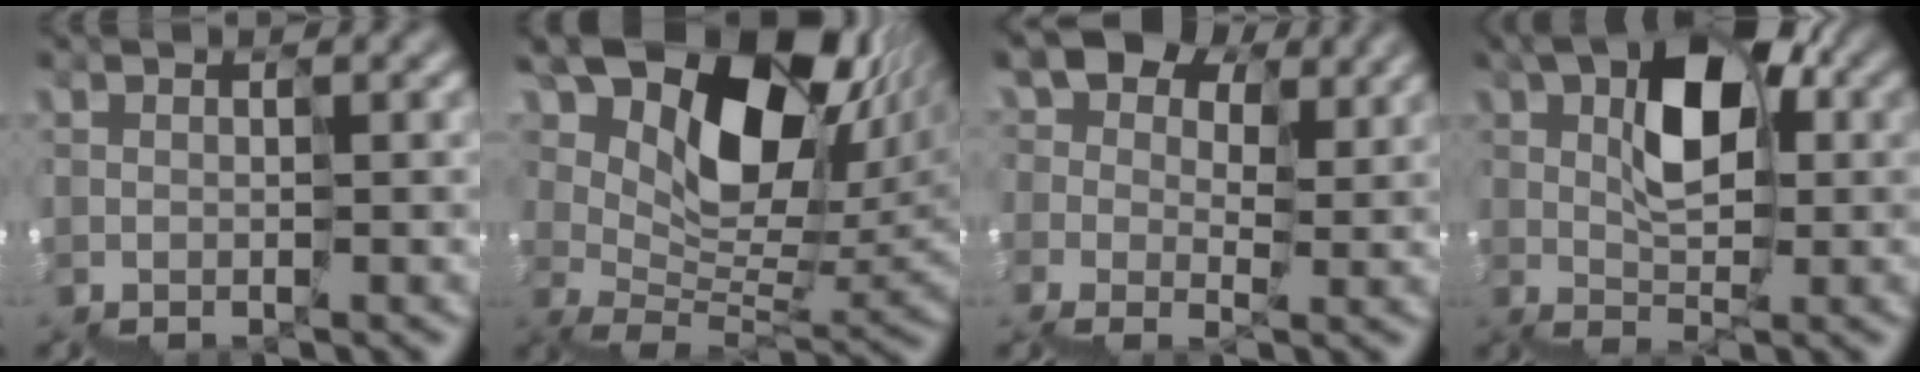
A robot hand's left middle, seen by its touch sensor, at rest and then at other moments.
{"total": 12.3, "force": [7.7, 6.8, 6.8], "torque": [-0.109, 0.022, 0.140]}
{"total": 6.5, "force": [3.8, 4.3, 3.0], "torque": [-0.041, 0.031, 0.045]}
{"total": 6.3, "force": [2.5, 3.1, 4.8], "torque": [-0.080, 0.034, 0.034]}